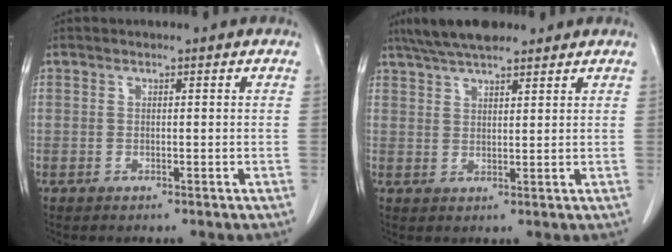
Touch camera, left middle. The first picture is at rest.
{"total": 8.4, "force": [6.9, 1.9, 4.5], "torque": [-0.076, 0.025, 0.119]}